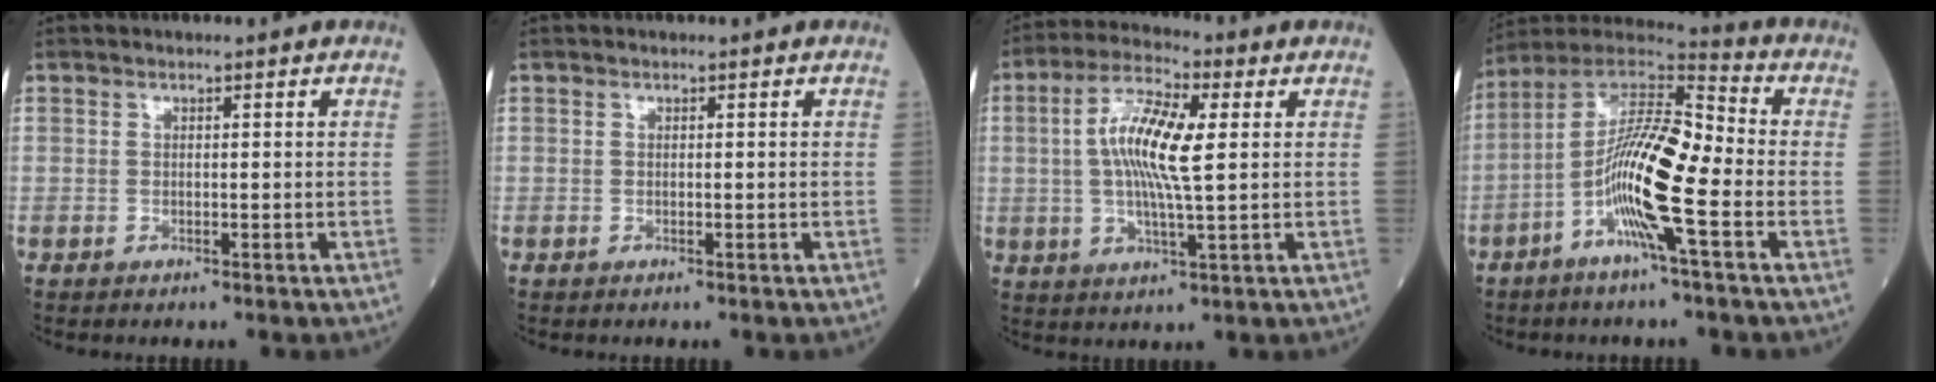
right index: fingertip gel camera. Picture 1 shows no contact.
{"total": 0.0}
{"total": 10.6, "force": [1.4, 1.8, 10.3], "torque": [-0.204, 0.006, 0.022]}
{"total": 14.0, "force": [-4.1, 1.2, 13.4], "torque": [-0.256, 0.009, -0.085]}